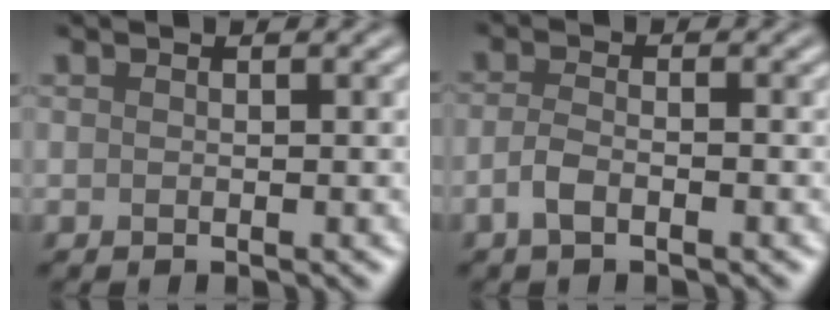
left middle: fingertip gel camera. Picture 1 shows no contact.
{"total": 1.9, "force": [-1.1, 0.6, 1.4], "torque": [-0.032, 0.005, -0.029]}